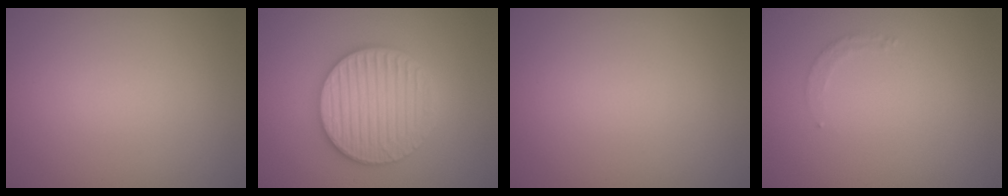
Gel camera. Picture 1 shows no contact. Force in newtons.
{"total": 5.9, "press": 5.8, "slide": 1.1}
{"total": 0.0}
{"total": 0.9, "press": 0.9, "slide": 0.2}